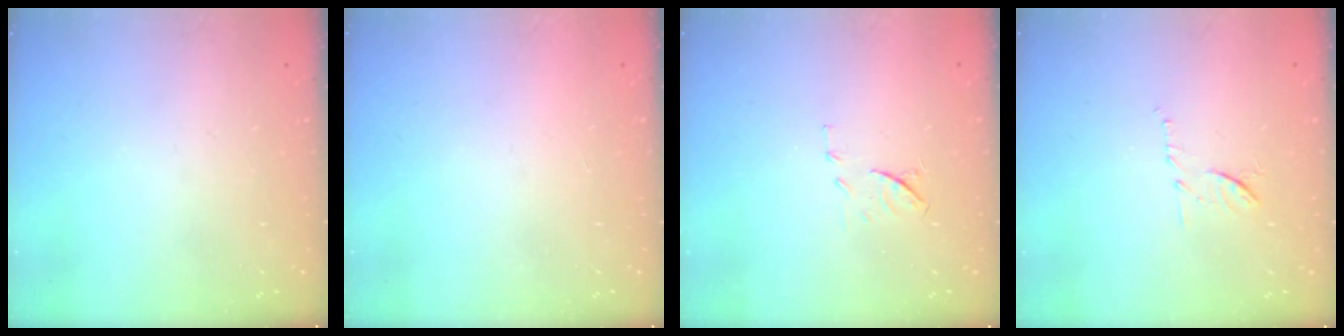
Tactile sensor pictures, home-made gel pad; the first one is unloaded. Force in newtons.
{"total": 1.5, "press": 1.5, "slide": 0.1}
{"total": 7.1, "press": 6.9, "slide": 1.3}
{"total": 7.8, "press": 7.8, "slide": 0.3}